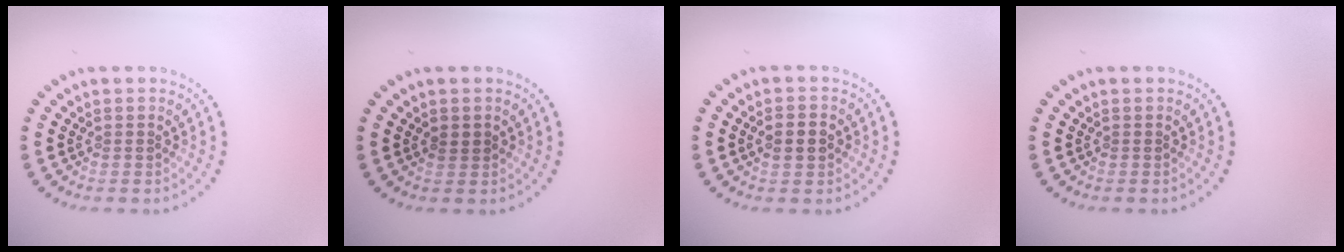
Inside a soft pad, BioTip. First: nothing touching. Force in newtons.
{"total": 0.9, "press": 0.9, "slide": 0.1}
{"total": 2.0, "press": 2.0, "slide": 0.2}
{"total": 0.0}